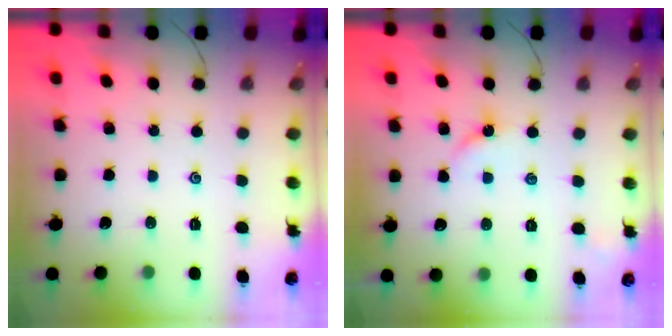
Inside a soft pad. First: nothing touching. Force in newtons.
{"total": 4.1, "press": 4.0, "slide": 0.7}